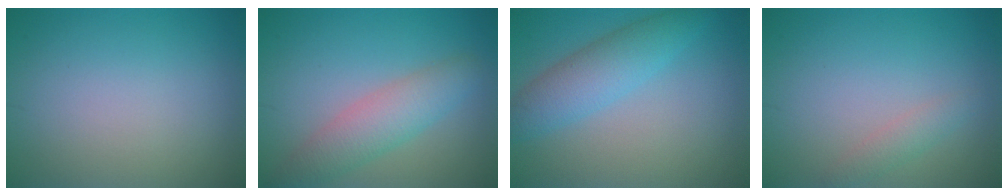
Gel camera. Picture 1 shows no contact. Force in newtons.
{"total": 4.0, "press": 4.0, "slide": 0.1}
{"total": 4.3, "press": 4.3, "slide": 0.1}
{"total": 1.4, "press": 1.4, "slide": 0.0}